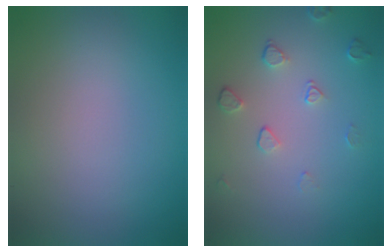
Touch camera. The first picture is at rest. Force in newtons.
{"total": 1.6, "press": 1.1, "slide": 1.2}